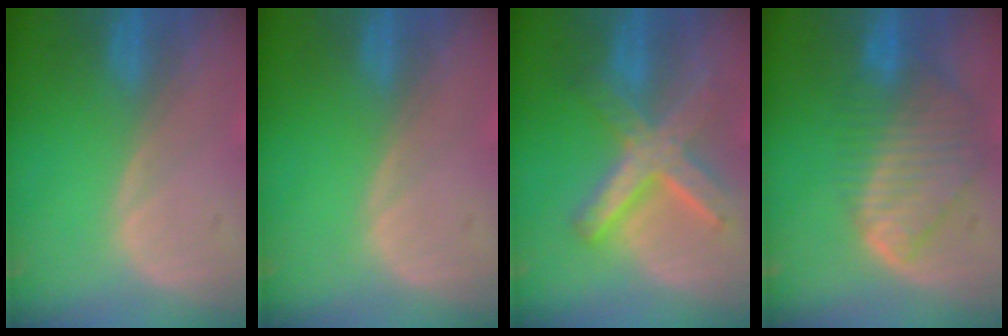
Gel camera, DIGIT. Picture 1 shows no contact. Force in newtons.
{"total": 0.0}
{"total": 9.0, "press": 9.0, "slide": 0.7}
{"total": 8.9, "press": 7.7, "slide": 4.5}